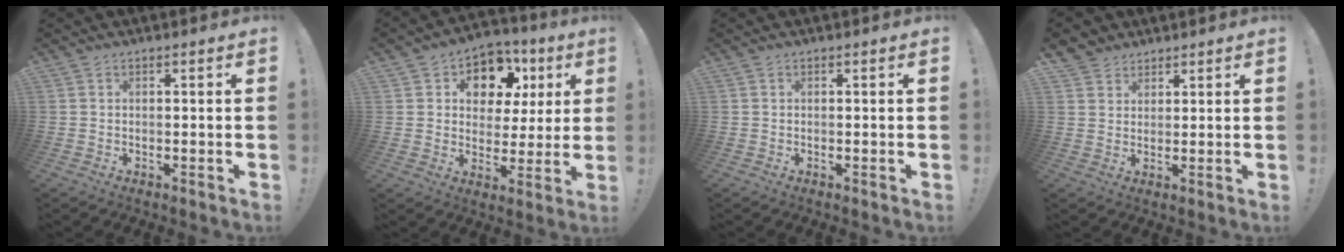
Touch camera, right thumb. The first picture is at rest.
{"total": 10.7, "force": [4.5, 8.6, 4.5], "torque": [-0.068, -0.023, 0.087]}
{"total": 0.0}
{"total": 4.0, "force": [3.1, 2.6, 0.1], "torque": [-0.002, -0.021, 0.059]}